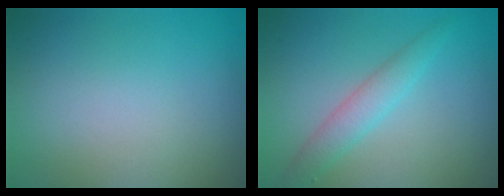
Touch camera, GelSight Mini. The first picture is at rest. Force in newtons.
{"total": 2.4, "press": 2.4, "slide": 0.1}